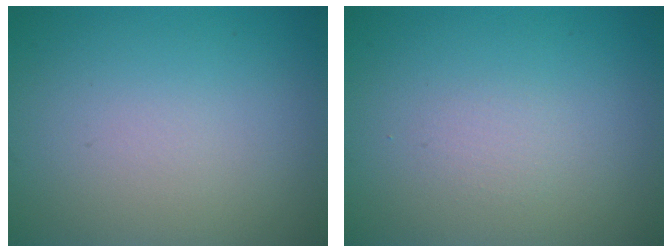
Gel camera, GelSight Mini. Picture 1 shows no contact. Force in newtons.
{"total": 0.7, "press": 0.7, "slide": 0.1}